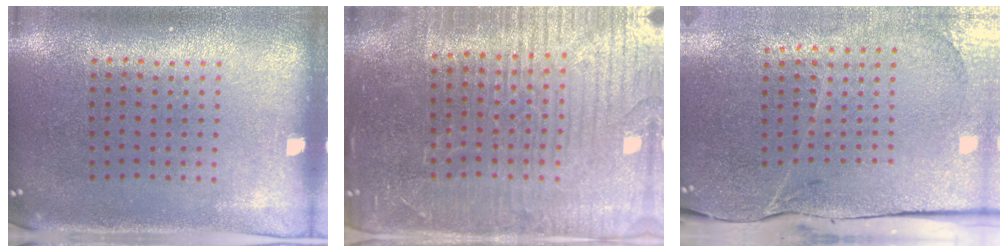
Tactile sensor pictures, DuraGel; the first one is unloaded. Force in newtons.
{"total": 4.8, "press": 4.5, "slide": 1.7}
{"total": 3.4, "press": 3.2, "slide": 1.4}